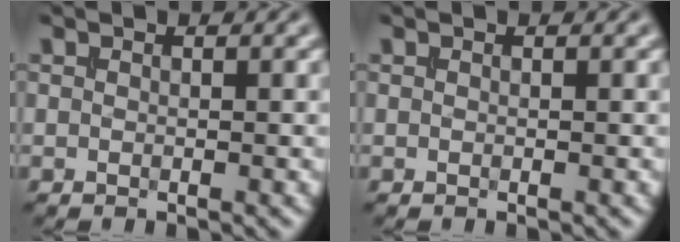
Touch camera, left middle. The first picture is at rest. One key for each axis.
{"total": 0.0}